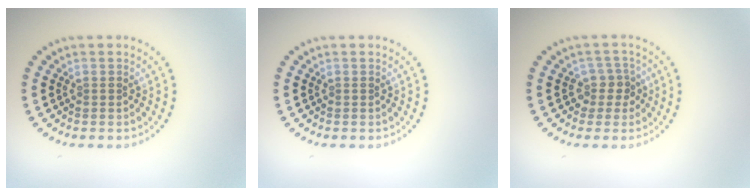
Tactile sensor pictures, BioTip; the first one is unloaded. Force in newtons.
{"total": 0.0}
{"total": 2.1, "press": 1.7, "slide": 1.2}